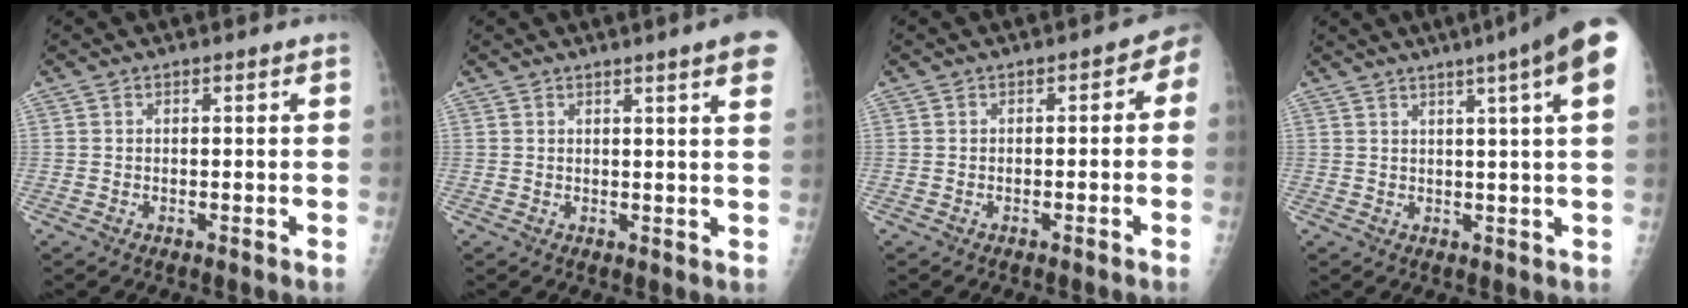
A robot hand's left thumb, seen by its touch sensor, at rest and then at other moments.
{"total": 6.2, "force": [3.7, -0.1, 4.9], "torque": [-0.053, -0.006, 0.036]}
{"total": 3.3, "force": [-1.4, 2.3, 2.0], "torque": [-0.003, 0.031, -0.026]}
{"total": 12.4, "force": [6.4, 0.1, 10.6], "torque": [-0.139, 0.003, 0.066]}